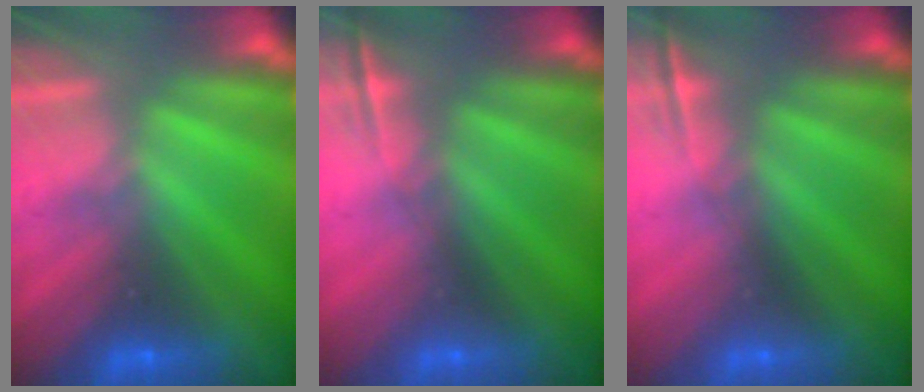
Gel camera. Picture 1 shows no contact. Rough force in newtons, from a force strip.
{"total": 1.8}
{"total": 1.8}